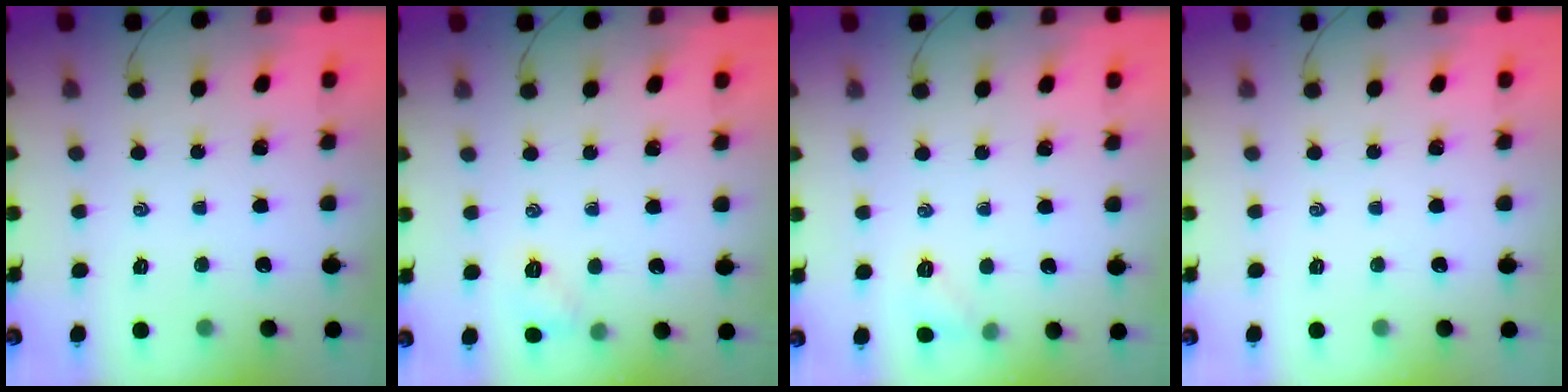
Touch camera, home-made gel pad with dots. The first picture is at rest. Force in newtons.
{"total": 5.9, "press": 5.7, "slide": 1.3}
{"total": 5.6, "press": 5.4, "slide": 1.6}
{"total": 0.0}